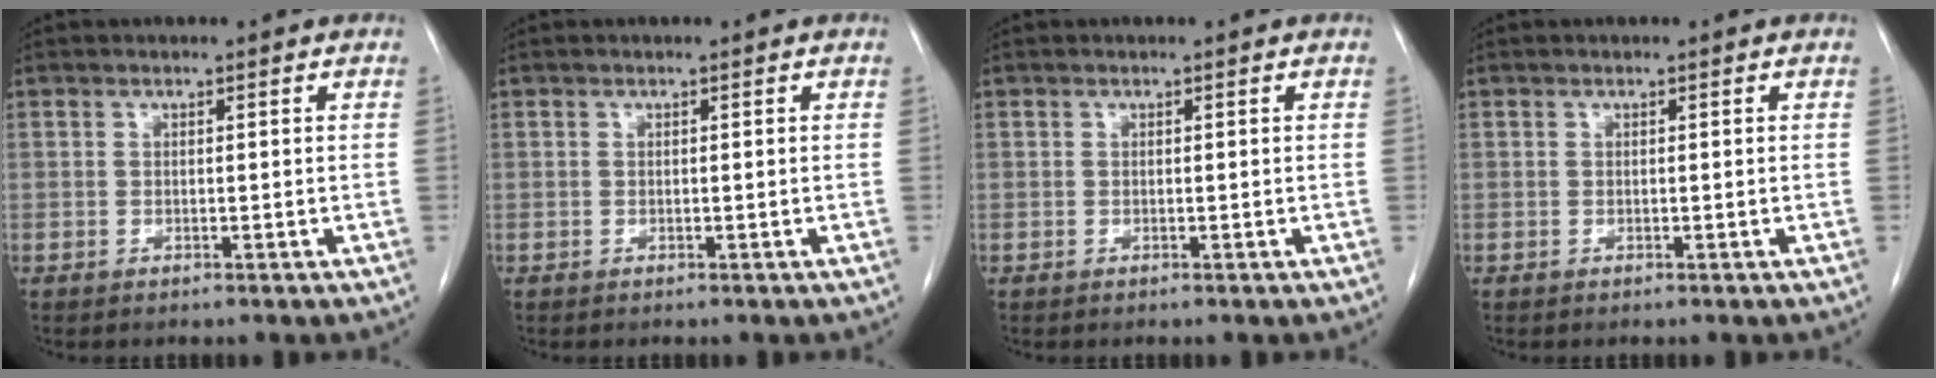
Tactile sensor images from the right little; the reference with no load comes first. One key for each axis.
{"total": 0.0}
{"total": 0.0}
{"total": 0.0}